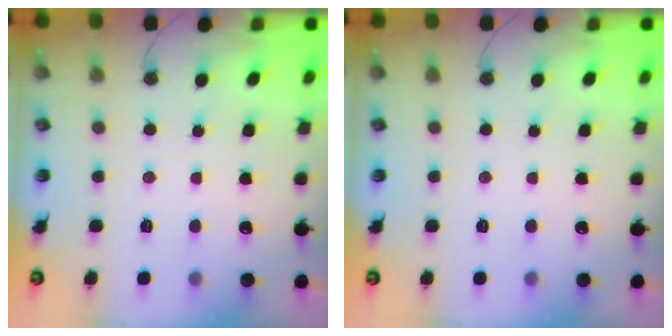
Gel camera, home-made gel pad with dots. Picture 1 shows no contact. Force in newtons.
{"total": 0.0}